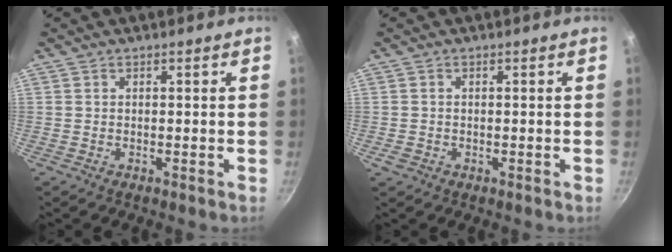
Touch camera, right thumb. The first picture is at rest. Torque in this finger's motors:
{"motor_torque": [1.02, 0.69, 0.32, -0.90, 0.01]}